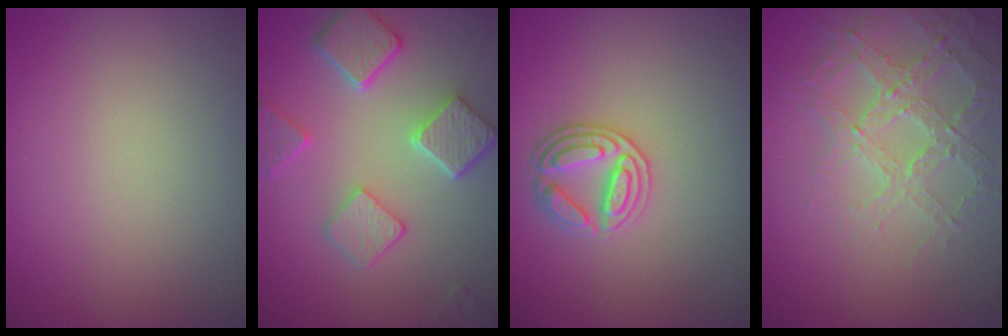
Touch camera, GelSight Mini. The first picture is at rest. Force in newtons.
{"total": 5.5, "press": 4.3, "slide": 3.3}
{"total": 2.9, "press": 2.9, "slide": 0.5}
{"total": 3.6, "press": 3.4, "slide": 1.4}